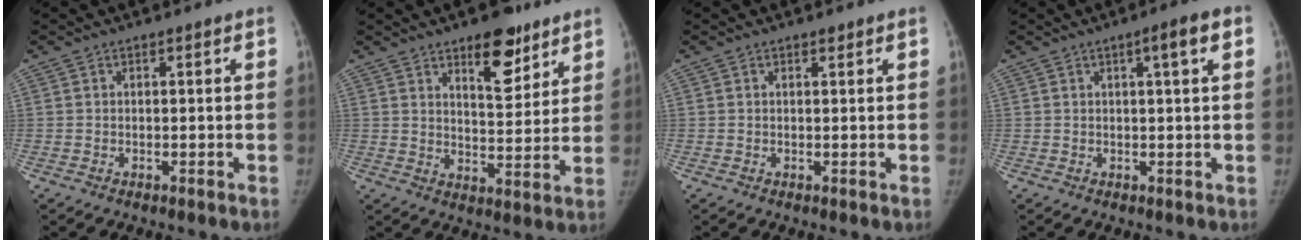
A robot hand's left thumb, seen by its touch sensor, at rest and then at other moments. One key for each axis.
{"total": 10.9, "fx": 7.0, "fy": 4.6, "fz": 7.0, "tx": -0.071, "ty": -0.045, "tz": 0.107}
{"total": 0.6, "fx": 0.4, "fy": 0.3, "fz": 0.3, "tx": -0.003, "ty": -0.003, "tz": 0.006}
{"total": 4.1, "fx": 1.6, "fy": 0.2, "fz": 3.8, "tx": -0.055, "ty": 0.003, "tz": 0.022}